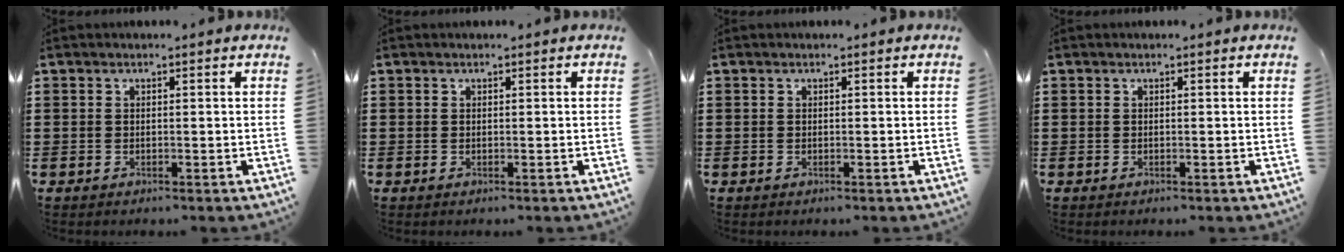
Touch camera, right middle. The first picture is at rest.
{"total": 0.0}
{"total": 0.0}
{"total": 0.0}